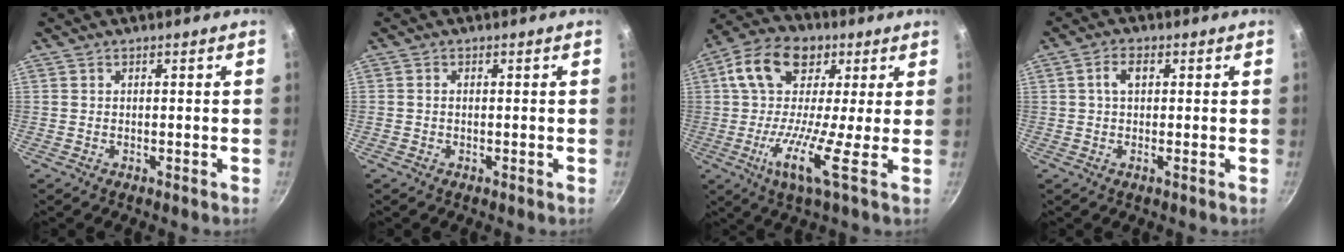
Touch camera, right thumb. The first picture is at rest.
{"total": 0.6, "force": [-0.2, 0.5, 0.3], "torque": [-0.006, 0.003, -0.004]}
{"total": 15.2, "force": [1.4, 7.0, 13.4], "torque": [-0.233, 0.012, -0.011]}
{"total": 3.5, "force": [0.7, 1.8, 2.9], "torque": [-0.057, 0.011, 0.004]}